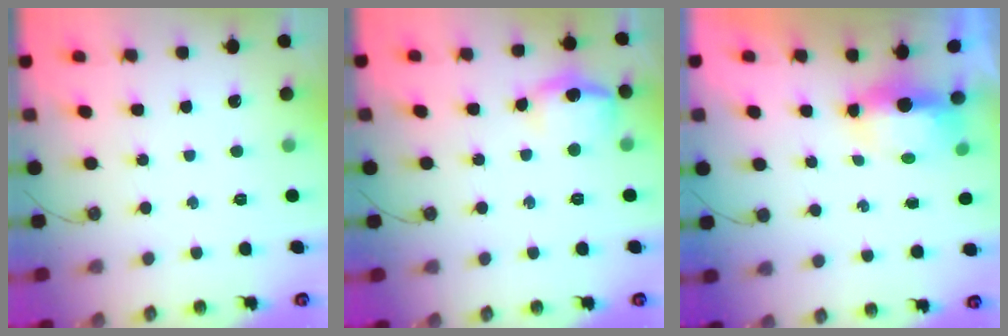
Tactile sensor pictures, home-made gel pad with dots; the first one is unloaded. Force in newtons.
{"total": 13.2, "press": 13.2, "slide": 1.0}
{"total": 6.2, "press": 6.1, "slide": 1.1}